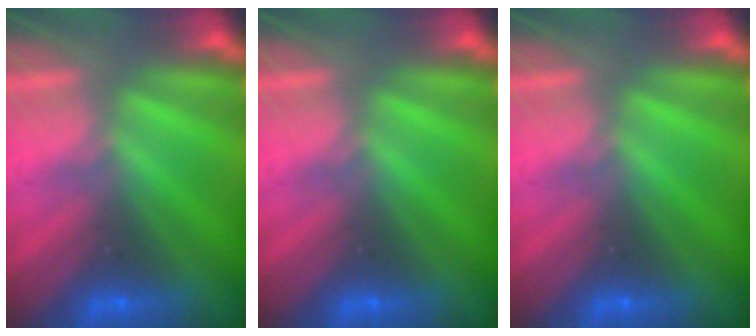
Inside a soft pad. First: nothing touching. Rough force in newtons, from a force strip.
{"total": 0.0}
{"total": 0.0}